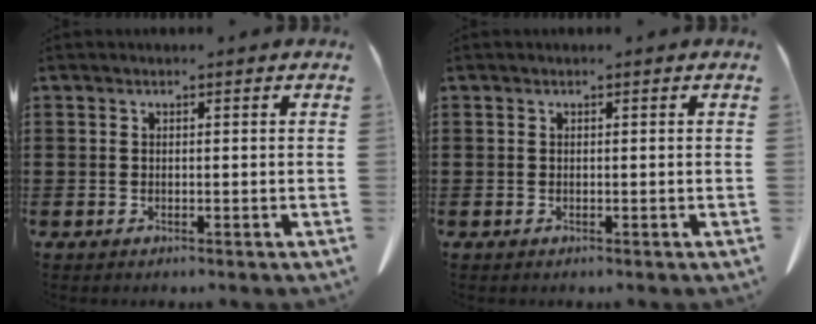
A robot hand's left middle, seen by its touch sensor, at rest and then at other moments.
{"total": 0.0}